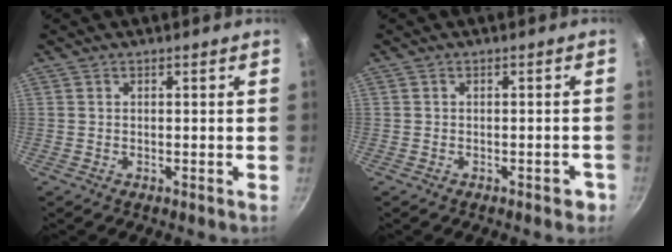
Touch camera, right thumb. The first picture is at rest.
{"total": 2.1, "force": [-1.2, 1.2, 1.3], "torque": [-0.003, 0.021, -0.005]}